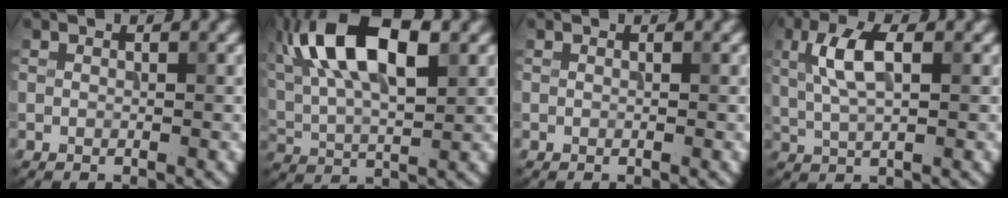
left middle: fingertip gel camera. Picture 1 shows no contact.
{"total": 11.9, "force": [4.5, 5.1, 9.8], "torque": [-0.182, 0.019, 0.075]}
{"total": 0.0}
{"total": 4.4, "force": [1.1, 1.6, 3.9], "torque": [-0.082, 0.008, 0.019]}